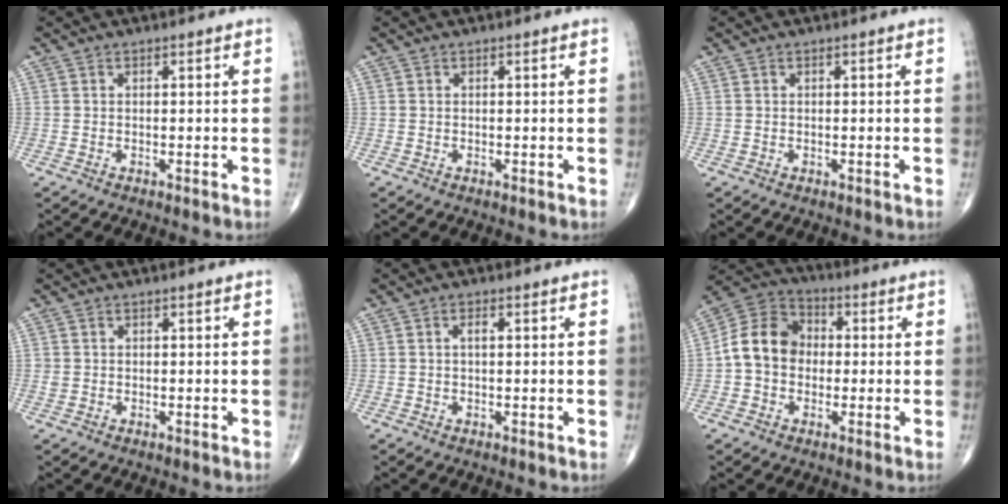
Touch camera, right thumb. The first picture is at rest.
{"total": 0.0}
{"total": 0.0}
{"total": 0.9, "force": [0.0, 0.8, 0.3], "torque": [-0.002, 0.002, 0.003]}
{"total": 1.4, "force": [0.2, 0.5, 1.2], "torque": [-0.021, 0.003, 0.002]}
{"total": 10.9, "force": [-0.5, 8.9, 6.4], "torque": [-0.102, 0.035, -0.023]}